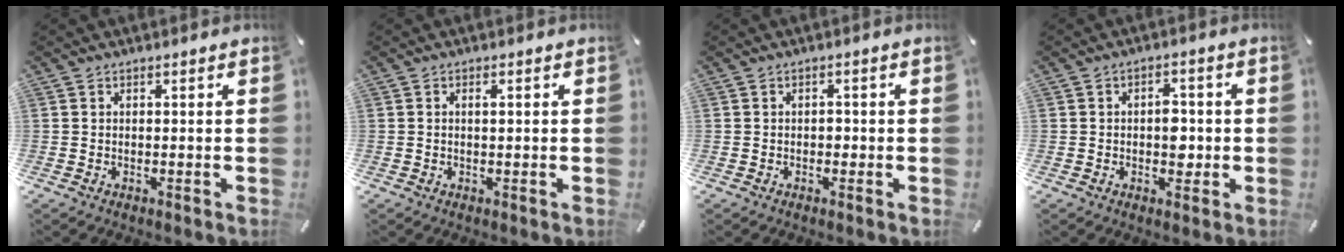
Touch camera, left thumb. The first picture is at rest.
{"total": 1.2, "force": [0.1, 0.3, 1.1], "torque": [-0.021, 0.002, 0.001]}
{"total": 1.2, "force": [-0.3, 0.9, 0.7], "torque": [-0.014, 0.004, -0.008]}
{"total": 4.9, "force": [-0.4, 3.2, 3.7], "torque": [-0.037, -0.005, -0.014]}